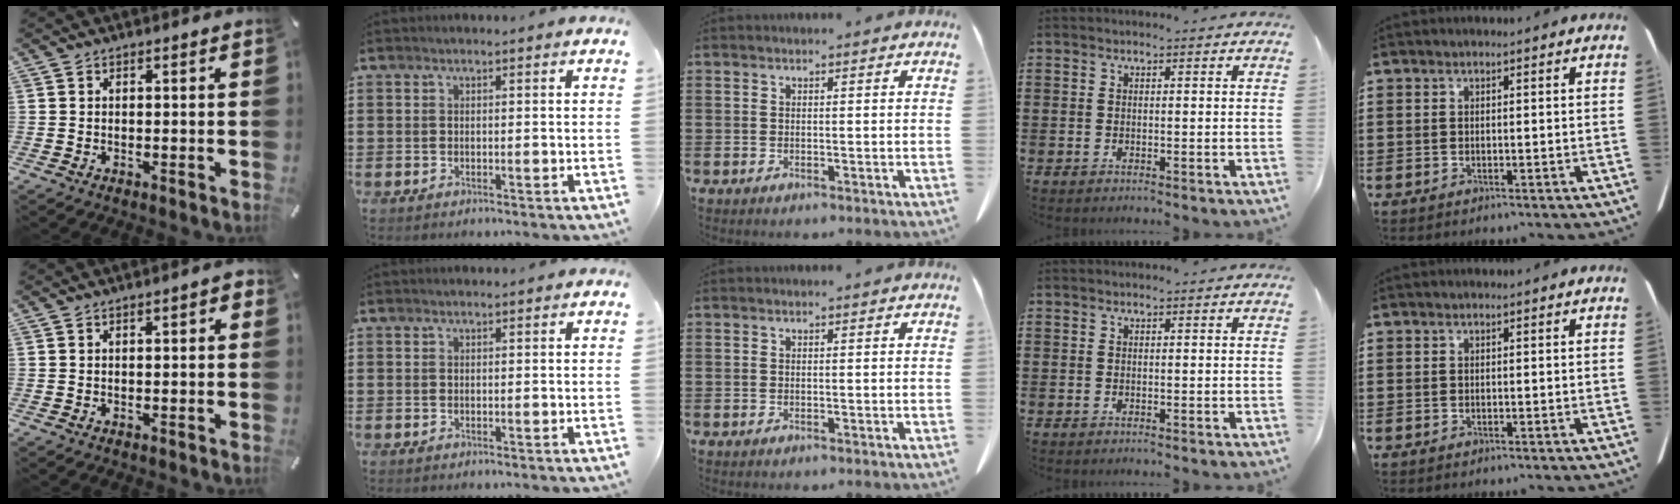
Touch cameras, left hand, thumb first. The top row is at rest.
{"thumb": {"total": 1.5, "force": [0.0, 0.6, 1.4], "torque": [-0.018, 0.001, -0.004]}}